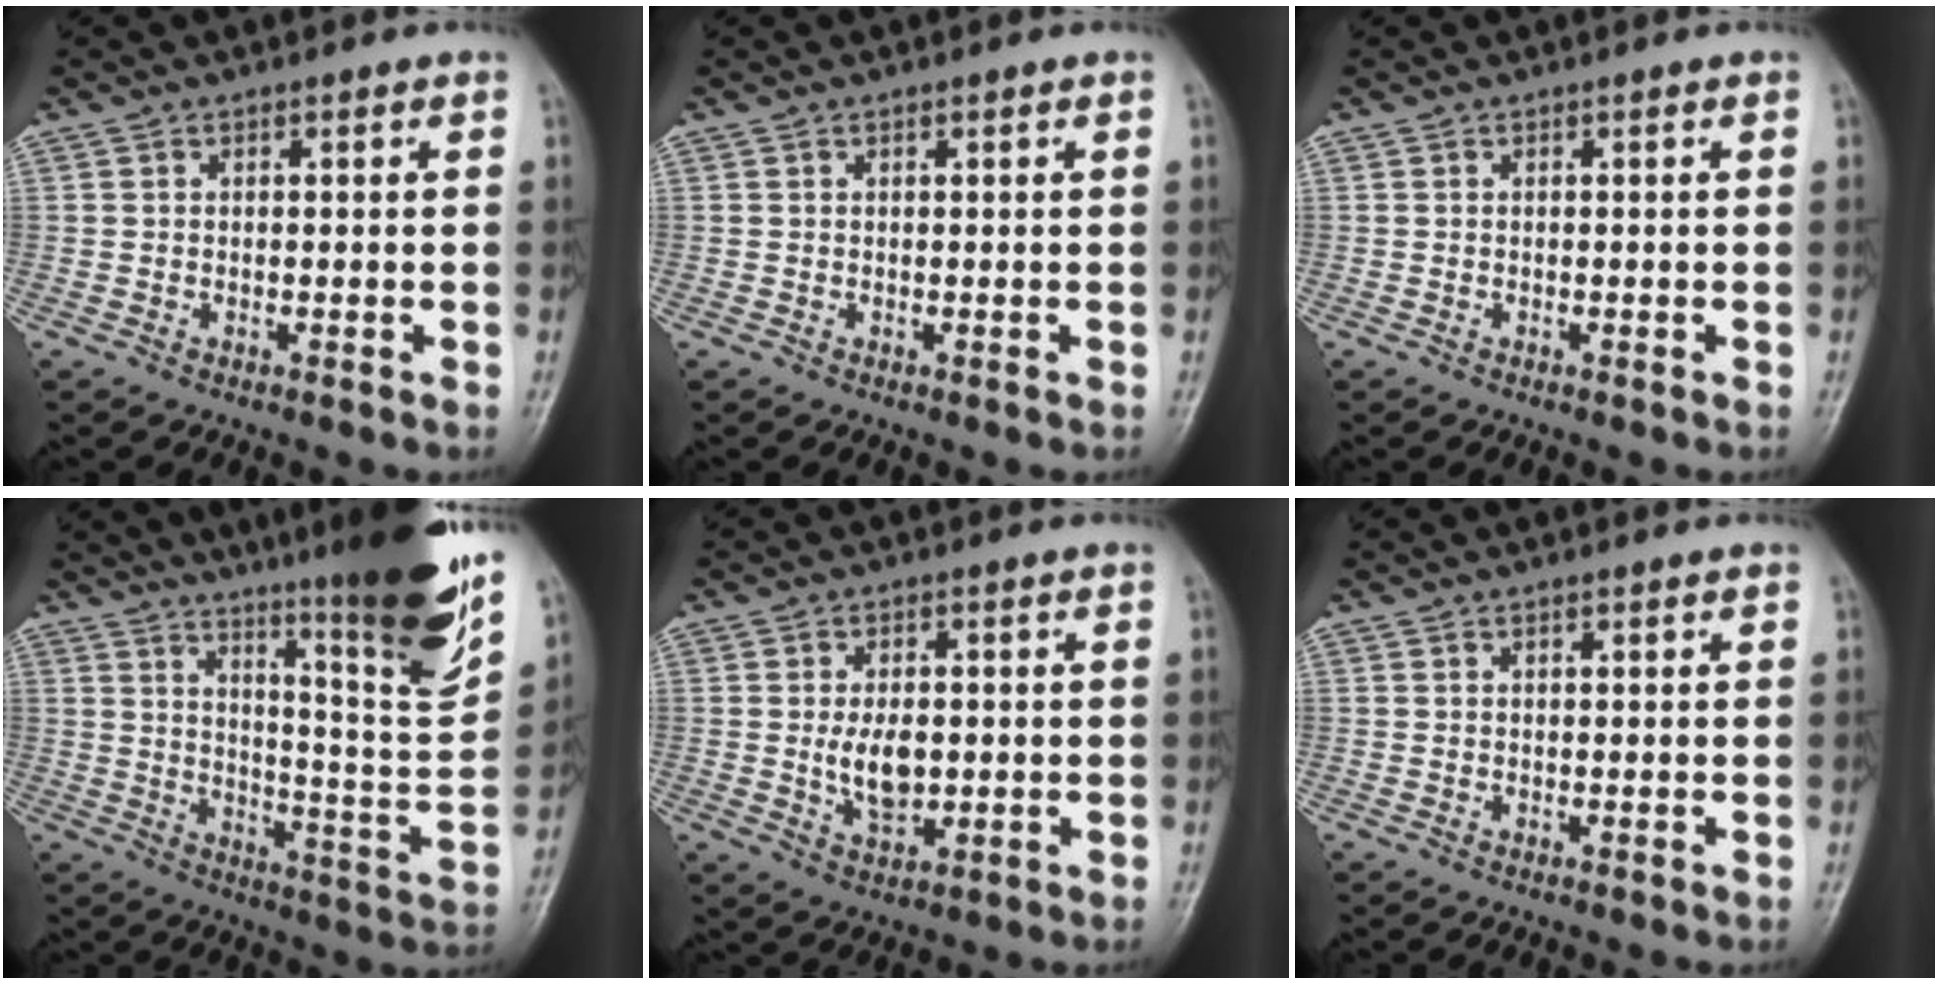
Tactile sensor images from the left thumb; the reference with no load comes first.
{"total": 0.5, "force": [0.3, 0.2, 0.4], "torque": [-0.006, -0.001, 0.004]}
{"total": 0.0}
{"total": 22.9, "force": [14.9, 2.6, 17.2], "torque": [-0.221, -0.076, 0.218]}
{"total": 6.8, "force": [0.0, 4.0, 5.5], "torque": [-0.086, -0.007, 0.006]}
{"total": 0.8, "force": [0.5, 0.3, 0.6], "torque": [-0.007, -0.001, 0.007]}